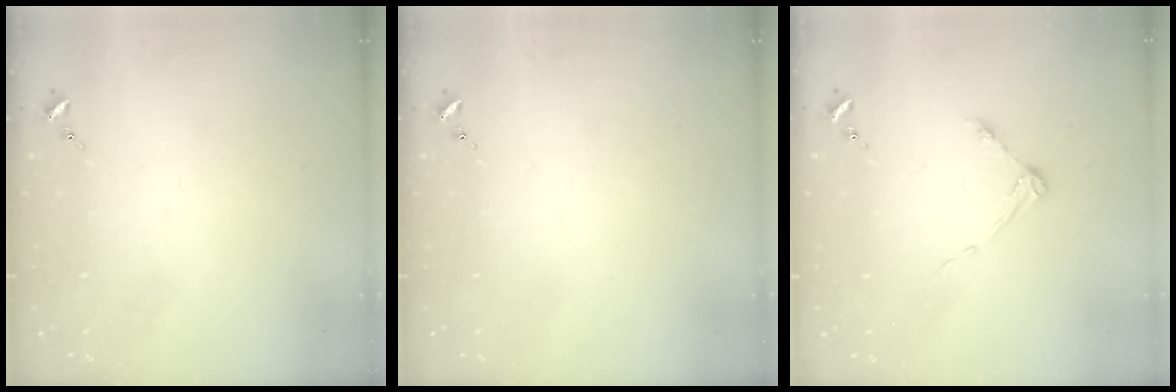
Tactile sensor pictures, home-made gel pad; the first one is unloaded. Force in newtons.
{"total": 0.0}
{"total": 3.7, "press": 3.7, "slide": 0.4}